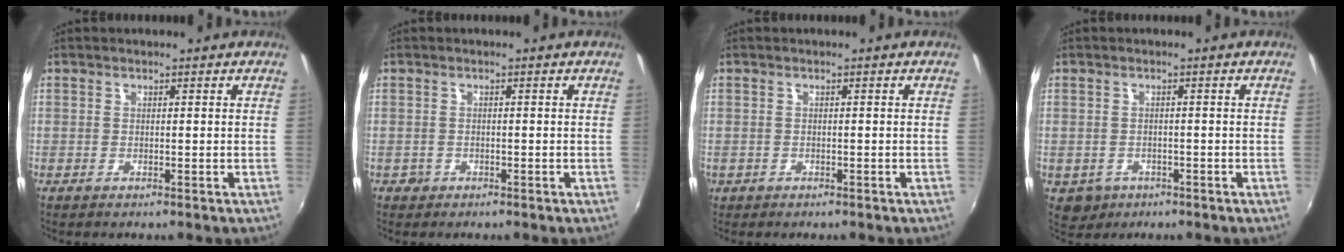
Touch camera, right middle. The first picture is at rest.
{"total": 1.4, "force": [-0.7, 1.1, 0.2], "torque": [-0.007, -0.003, -0.010]}
{"total": 1.3, "force": [-0.7, 1.1, 0.3], "torque": [-0.010, -0.004, -0.008]}
{"total": 3.9, "force": [-1.5, 3.4, 1.2], "torque": [-0.031, -0.005, -0.016]}